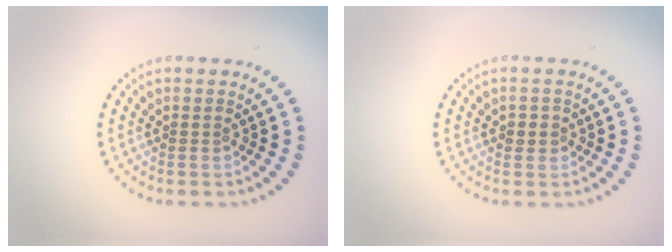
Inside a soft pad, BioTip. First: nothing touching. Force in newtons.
{"total": 1.2, "press": 1.0, "slide": 0.6}